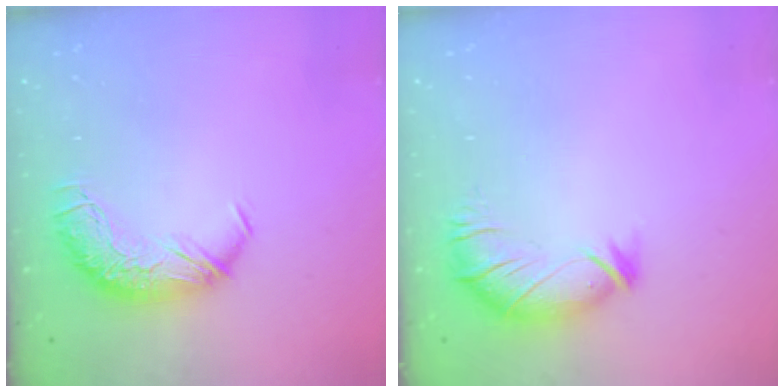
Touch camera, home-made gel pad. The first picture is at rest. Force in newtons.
{"total": 3.1, "press": 2.4, "slide": 1.9}